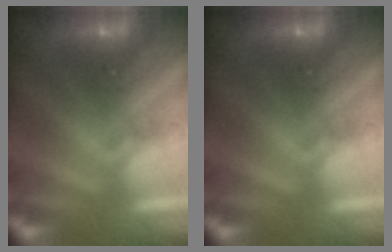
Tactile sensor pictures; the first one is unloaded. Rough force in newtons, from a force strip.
{"total": 0.0}